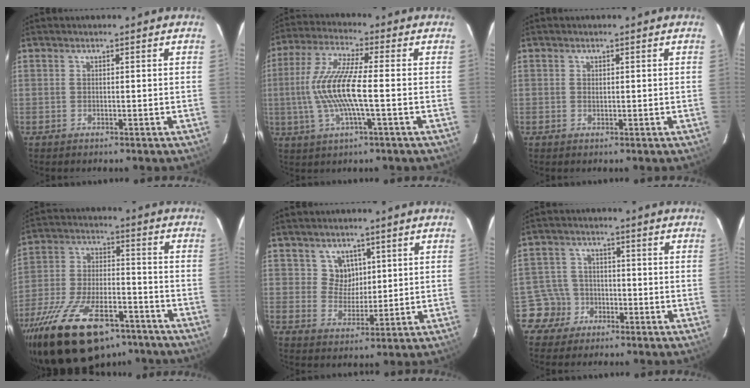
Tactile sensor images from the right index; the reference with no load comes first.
{"total": 12.2, "force": [-1.5, 1.4, 12.1], "torque": [-0.245, 0.000, -0.029]}
{"total": 0.7, "force": [0.1, 0.6, 0.3], "torque": [-0.006, 0.002, 0.002]}
{"total": 24.1, "force": [-16.7, 10.6, 13.7], "torque": [-0.270, -0.020, -0.261]}
{"total": 4.8, "force": [2.2, 4.2, 0.6], "torque": [-0.005, 0.007, 0.044]}
{"total": 5.5, "force": [-2.8, 4.7, -0.3], "torque": [-0.002, 0.025, -0.054]}